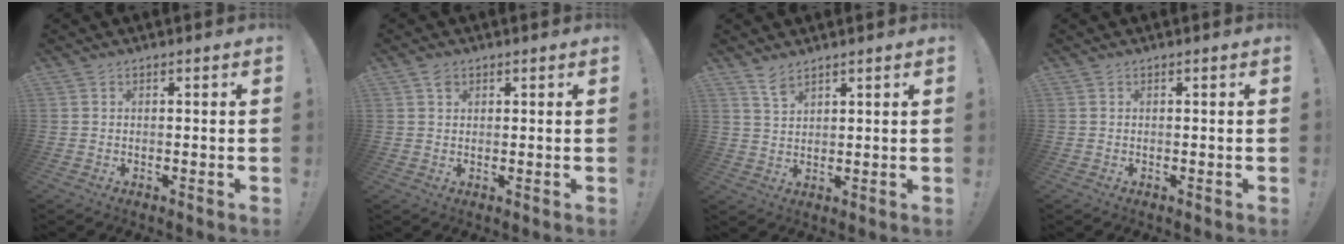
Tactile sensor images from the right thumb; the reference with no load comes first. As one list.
[{"total": 1.8, "force": [1.2, 1.2, 0.5], "torque": [0.003, -0.004, 0.020]}, {"total": 4.5, "force": [3.7, 1.7, 2.0], "torque": [-0.034, -0.024, 0.068]}, {"total": 0.0}]